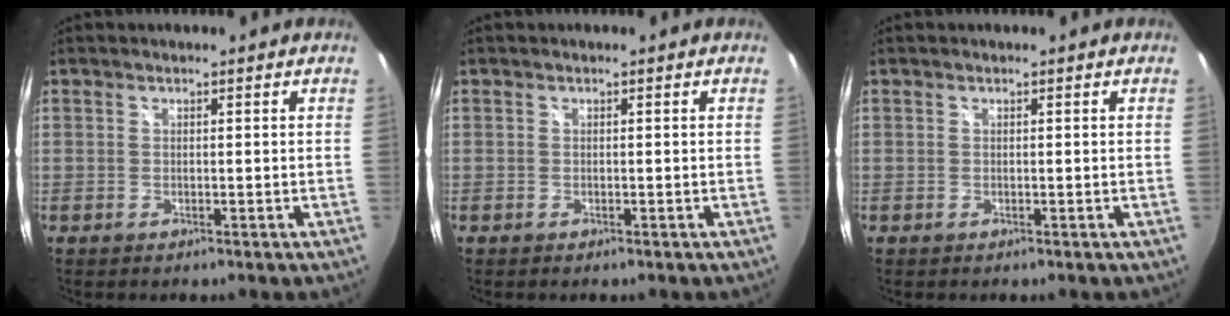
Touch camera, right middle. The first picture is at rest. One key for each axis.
{"total": 0.0}
{"total": 0.0}